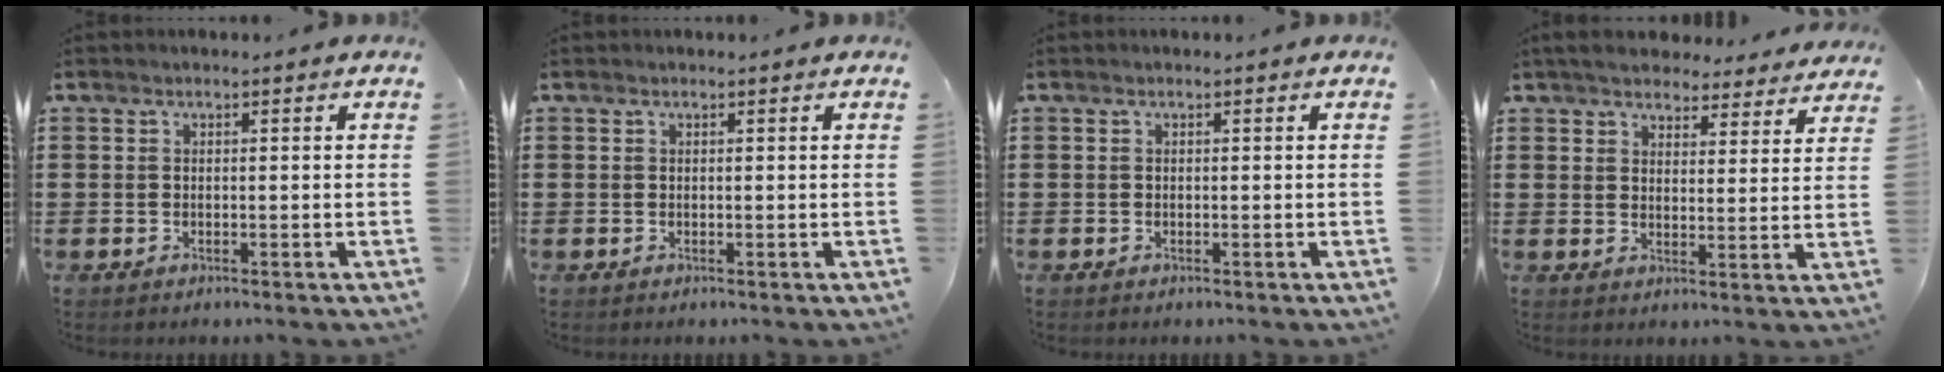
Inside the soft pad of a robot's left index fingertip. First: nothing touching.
{"total": 0.0}
{"total": 0.0}
{"total": 4.9, "force": [4.7, 0.9, 0.9], "torque": [-0.038, -0.018, 0.086]}